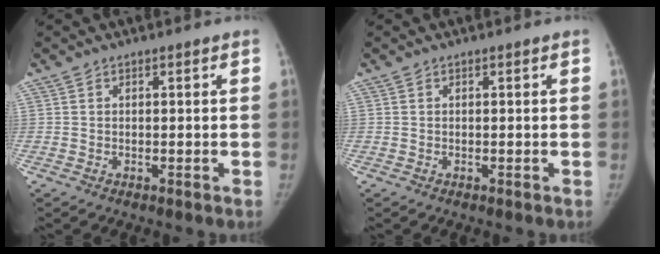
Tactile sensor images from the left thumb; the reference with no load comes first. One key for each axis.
{"total": 0.0}